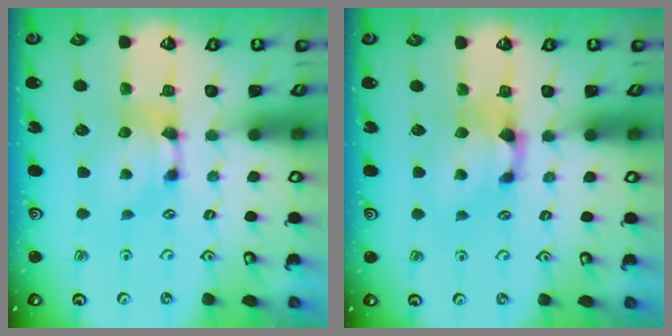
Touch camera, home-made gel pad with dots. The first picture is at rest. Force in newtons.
{"total": 0.9, "press": 0.2, "slide": 0.9}